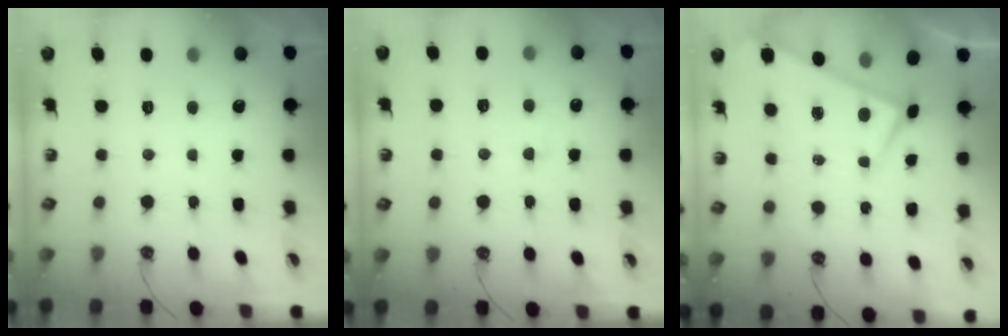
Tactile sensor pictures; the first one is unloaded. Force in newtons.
{"total": 2.8, "press": 2.6, "slide": 1.2}
{"total": 0.0}